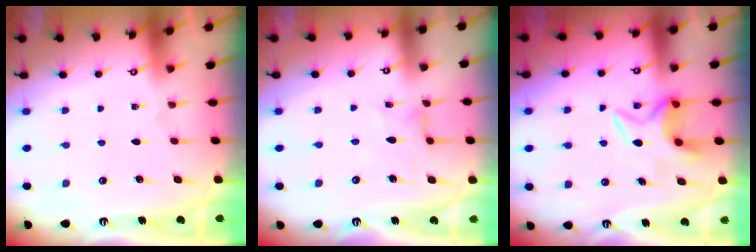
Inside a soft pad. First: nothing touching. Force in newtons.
{"total": 1.7, "press": 1.7, "slide": 0.3}
{"total": 7.6, "press": 7.6, "slide": 0.5}